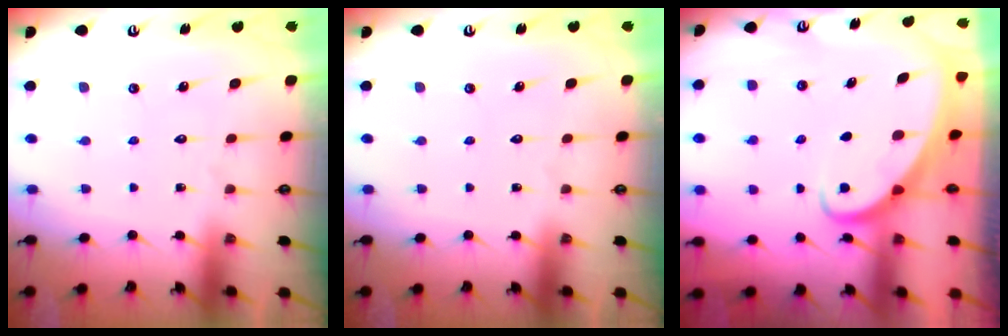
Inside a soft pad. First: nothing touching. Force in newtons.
{"total": 0.0}
{"total": 2.4, "press": 2.4, "slide": 0.2}